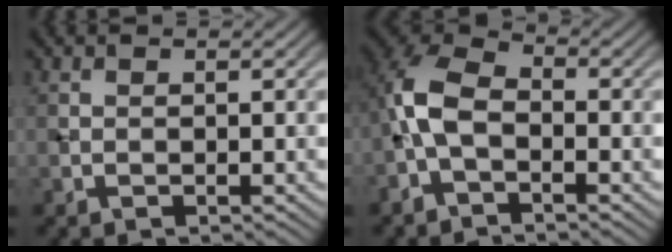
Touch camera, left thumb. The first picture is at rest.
{"total": 6.2, "force": [-1.9, 3.5, 4.8], "torque": [-0.116, 0.012, -0.052]}